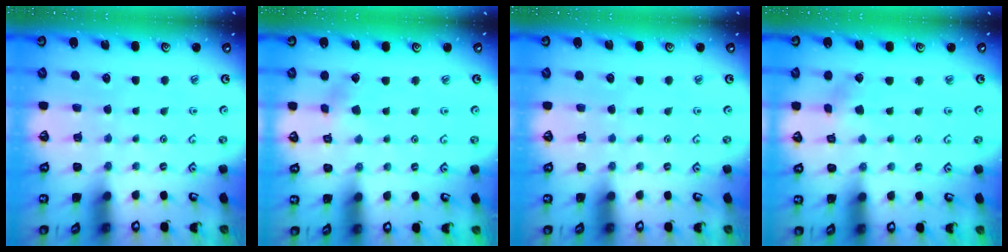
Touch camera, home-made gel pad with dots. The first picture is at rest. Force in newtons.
{"total": 2.5, "press": 2.4, "slide": 0.7}
{"total": 0.0}
{"total": 1.5, "press": 1.5, "slide": 0.2}